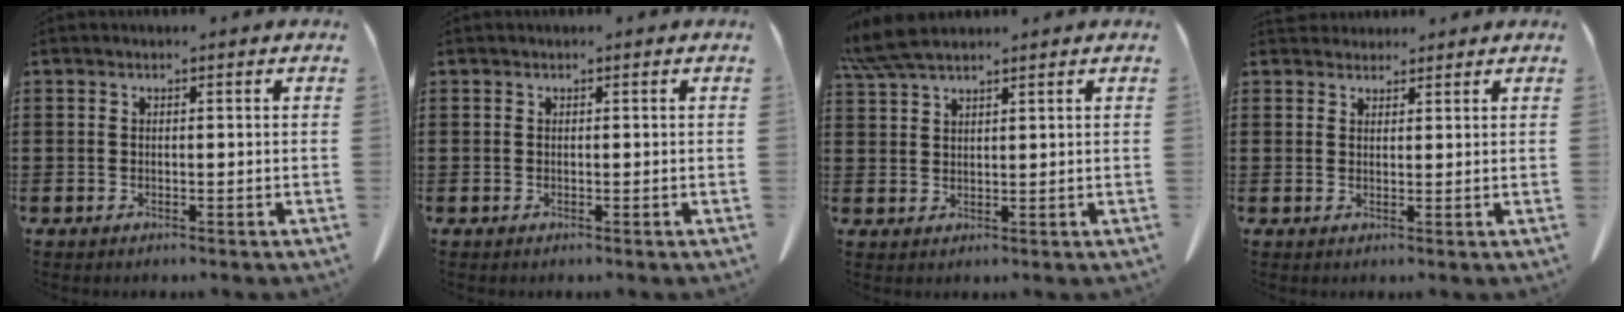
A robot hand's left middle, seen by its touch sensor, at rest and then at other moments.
{"total": 0.0}
{"total": 5.2, "force": [4.3, 0.8, 2.8], "torque": [-0.067, -0.006, 0.082]}
{"total": 2.3, "force": [2.2, 0.8, 0.1], "torque": [-0.008, 0.000, 0.043]}